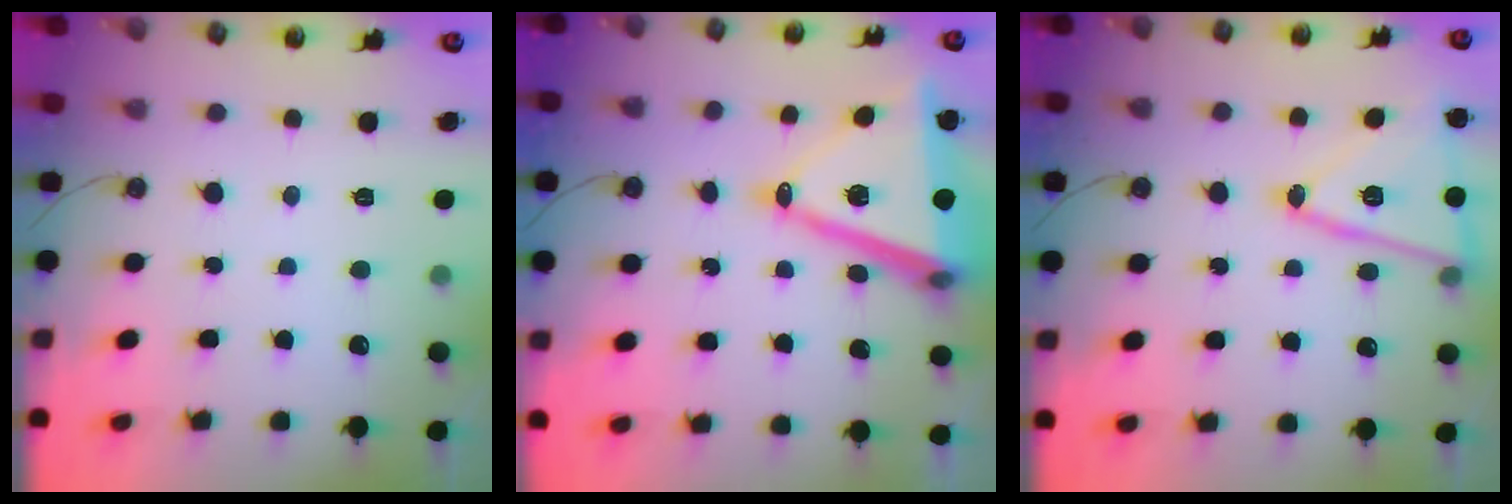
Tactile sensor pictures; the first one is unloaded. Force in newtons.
{"total": 18.3, "press": 17.9, "slide": 3.9}
{"total": 15.7, "press": 15.5, "slide": 2.5}